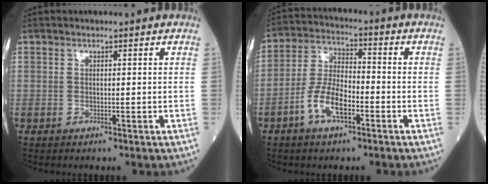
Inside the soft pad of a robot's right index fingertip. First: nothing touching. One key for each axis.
{"total": 8.0, "fx": -3.5, "fy": 2.9, "fz": 6.5, "tx": -0.139, "ty": 0.008, "tz": -0.067}